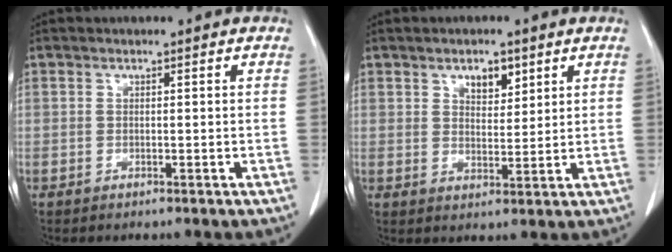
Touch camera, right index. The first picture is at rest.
{"total": 3.3, "force": [2.3, 0.7, 2.2], "torque": [-0.041, -0.004, 0.044]}